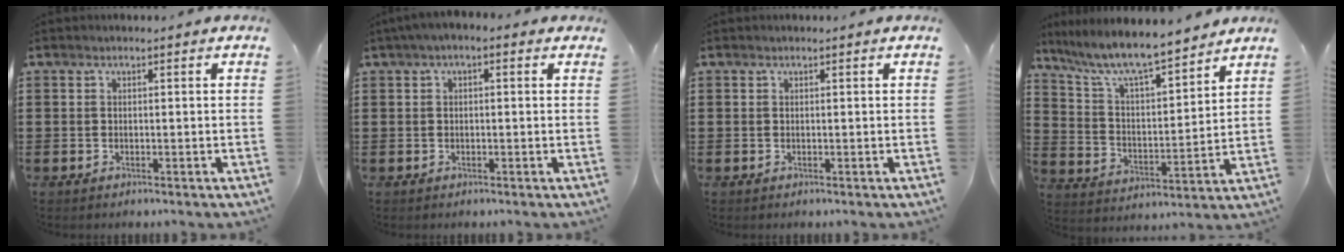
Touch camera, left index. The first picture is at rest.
{"total": 1.6, "force": [-0.4, 0.8, 1.4], "torque": [-0.026, 0.003, -0.009]}
{"total": 0.0}
{"total": 8.1, "force": [7.2, 0.7, 3.6], "torque": [-0.100, -0.046, 0.121]}